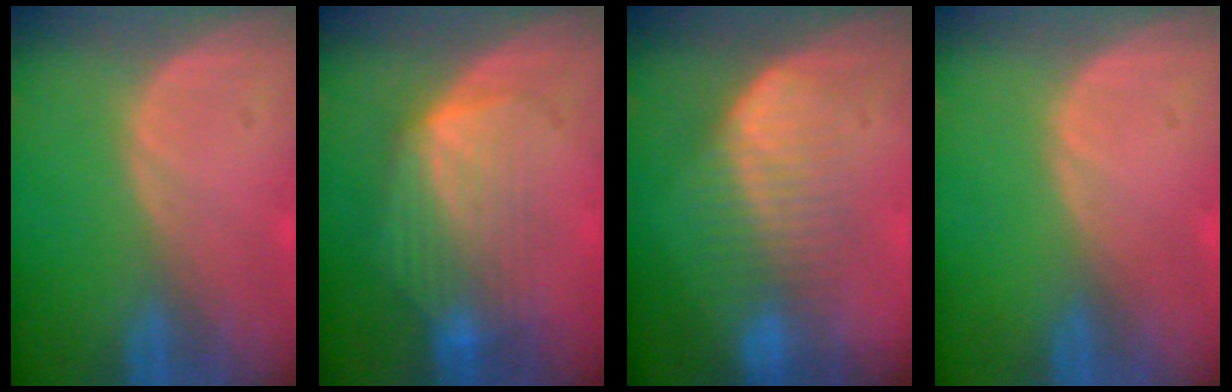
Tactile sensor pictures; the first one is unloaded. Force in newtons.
{"total": 7.4, "press": 7.3, "slide": 1.4}
{"total": 6.7, "press": 6.5, "slide": 1.4}
{"total": 0.0}